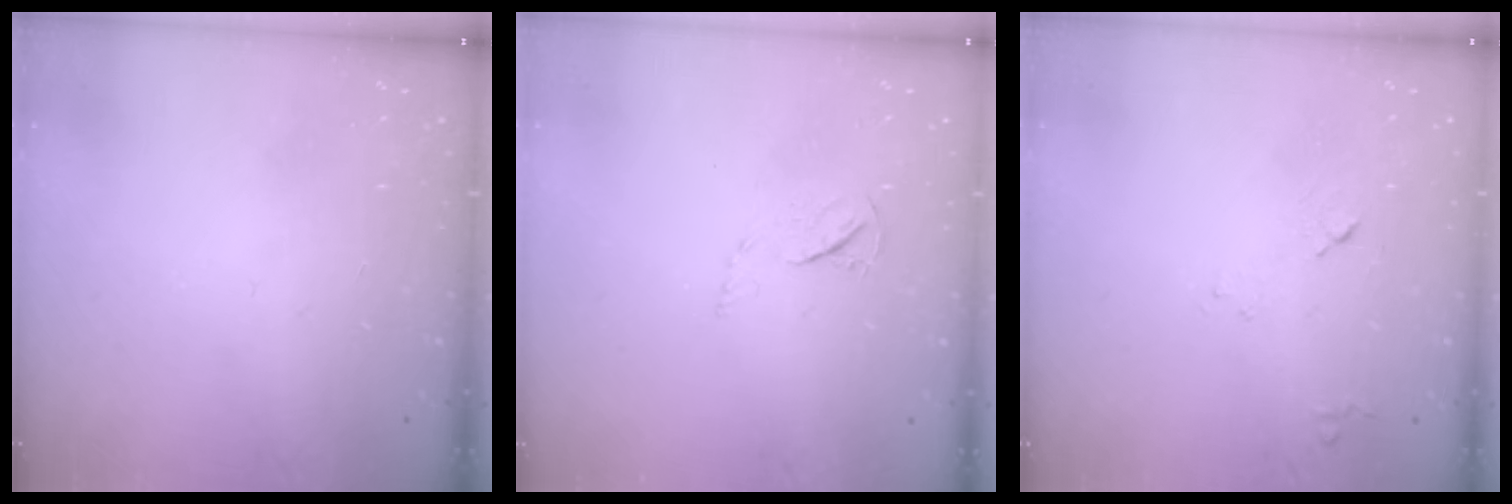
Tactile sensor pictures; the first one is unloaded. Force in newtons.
{"total": 4.4, "press": 4.4, "slide": 0.6}
{"total": 8.0, "press": 7.9, "slide": 0.8}